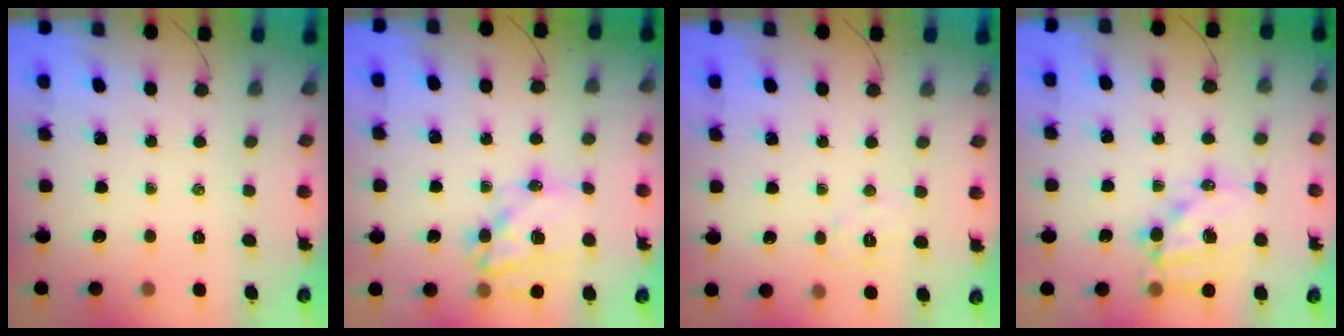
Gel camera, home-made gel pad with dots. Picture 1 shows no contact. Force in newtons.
{"total": 18.2, "press": 17.8, "slide": 3.8}
{"total": 6.2, "press": 6.1, "slide": 1.2}
{"total": 14.4, "press": 14.0, "slide": 3.5}